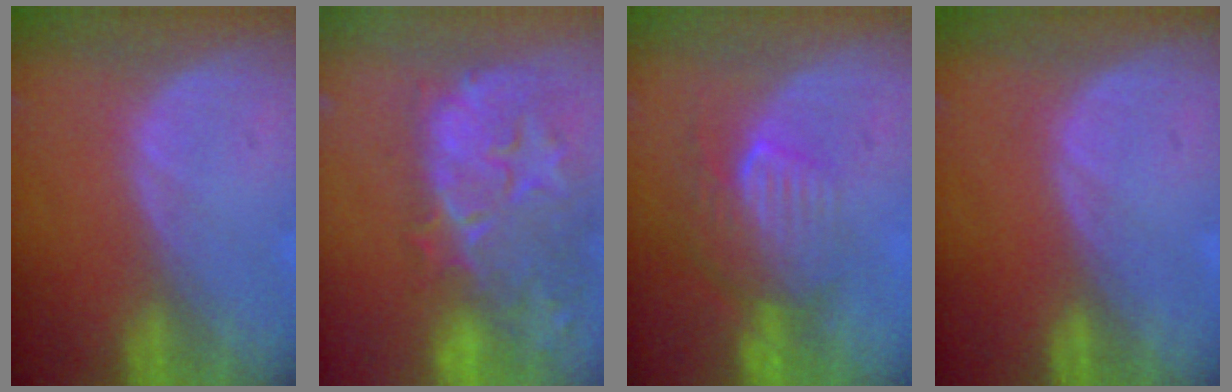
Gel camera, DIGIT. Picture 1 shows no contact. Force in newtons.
{"total": 14.6, "press": 11.8, "slide": 8.6}
{"total": 8.1, "press": 7.1, "slide": 3.7}
{"total": 0.0}